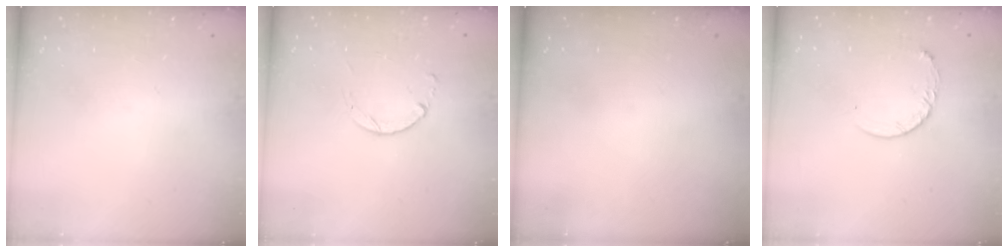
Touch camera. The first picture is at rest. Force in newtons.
{"total": 1.8, "press": 1.8, "slide": 0.2}
{"total": 0.0}
{"total": 5.7, "press": 5.7, "slide": 0.6}